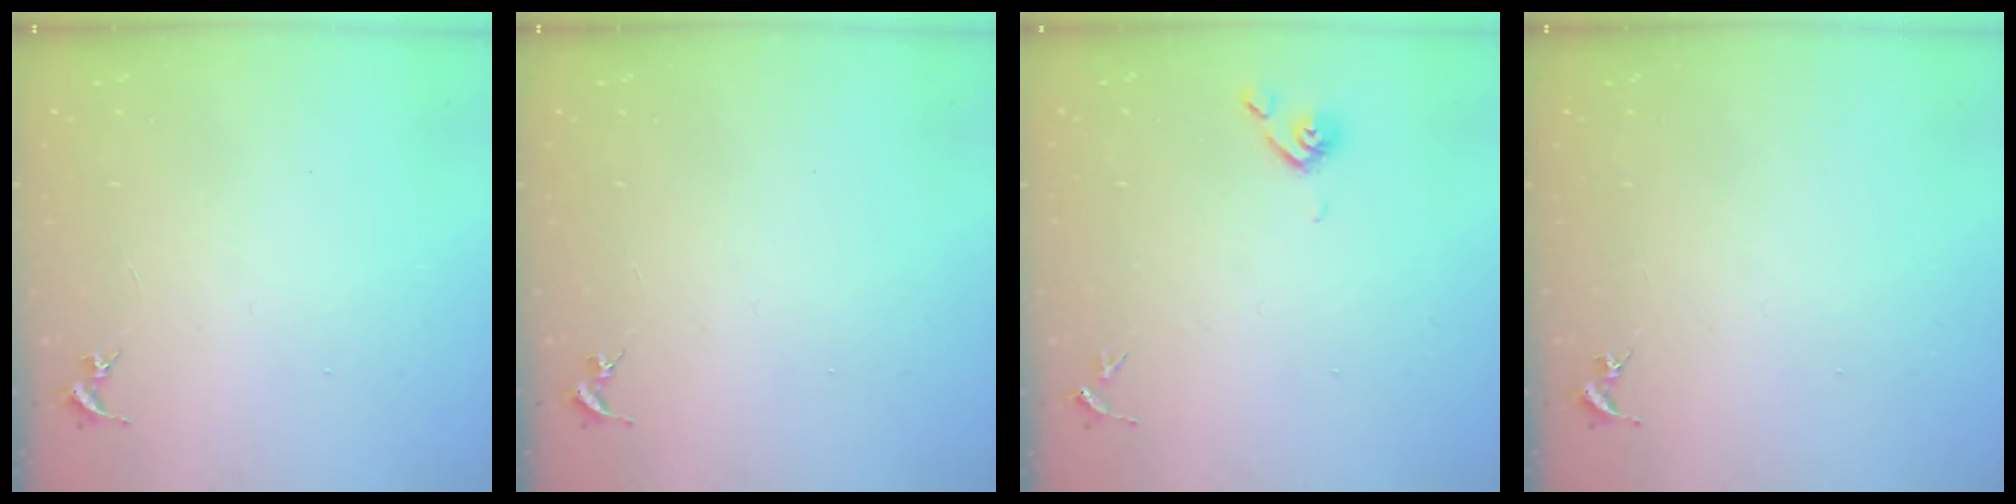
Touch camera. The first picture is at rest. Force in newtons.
{"total": 0.0}
{"total": 4.4, "press": 4.4, "slide": 0.7}
{"total": 0.0}